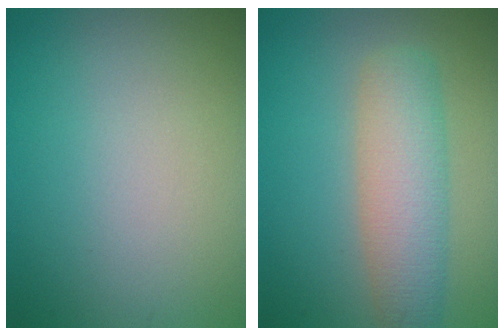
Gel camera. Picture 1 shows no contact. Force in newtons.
{"total": 5.2, "press": 5.2, "slide": 0.2}